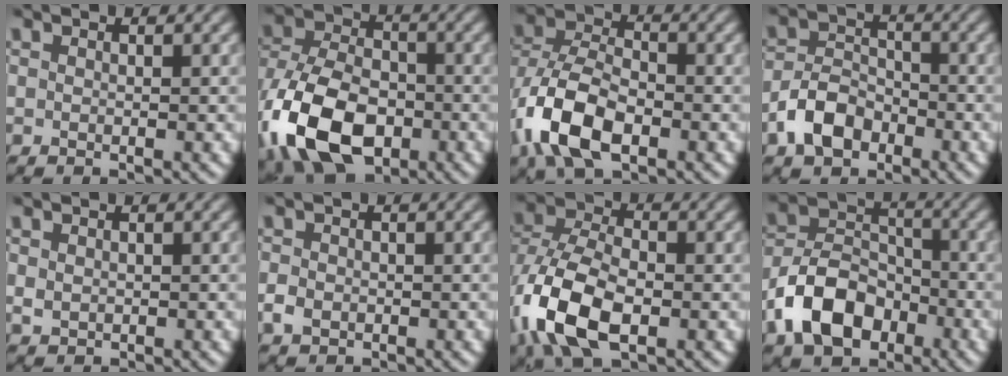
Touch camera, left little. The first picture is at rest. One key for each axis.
{"total": 13.6, "fx": -5.6, "fy": 8.3, "fz": 9.3, "tx": -0.215, "ty": -0.021, "tz": -0.114}
{"total": 8.6, "fx": -3.8, "fy": 4.5, "fz": 6.2, "tx": -0.138, "ty": 0.002, "tz": -0.082}
{"total": 4.4, "fx": -2.6, "fy": 2.8, "fz": 2.3, "tx": -0.048, "ty": 0.005, "tz": -0.055}
{"total": 0.9, "fx": 0.1, "fy": 0.7, "fz": 0.5, "tx": -0.012, "ty": -0.002, "tz": 0.007}
{"total": 1.5, "fx": -0.5, "fy": 1.2, "fz": 0.7, "tx": -0.013, "ty": 0.001, "tz": -0.012}
{"total": 9.5, "fx": -3.5, "fy": 5.2, "fz": 7.1, "tx": -0.164, "ty": -0.002, "tz": -0.077}
{"total": 7.5, "fx": -3.7, "fy": 4.9, "fz": 4.2, "tx": -0.081, "ty": 0.005, "tz": -0.079}